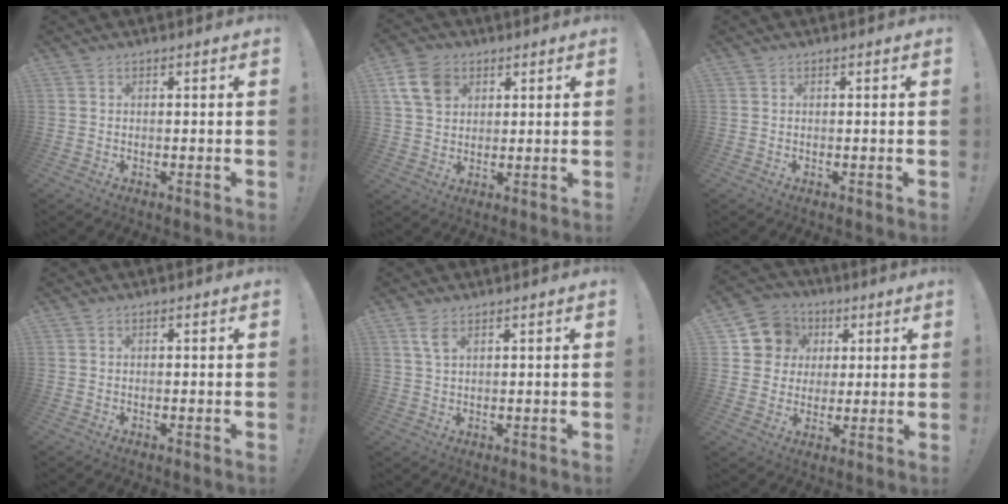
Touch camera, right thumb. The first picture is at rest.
{"total": 10.6, "force": [4.7, 7.6, 5.6], "torque": [-0.106, -0.006, 0.095]}
{"total": 0.0}
{"total": 0.0}
{"total": 4.1, "force": [2.0, 1.7, 3.1], "torque": [-0.059, -0.003, 0.038]}
{"total": 10.8, "force": [3.0, 10.0, 2.6], "torque": [-0.032, -0.009, 0.065]}